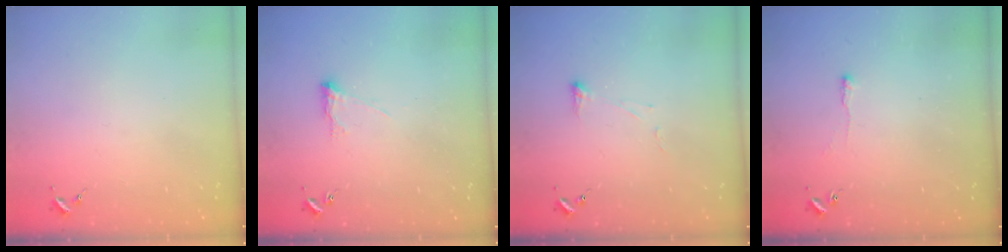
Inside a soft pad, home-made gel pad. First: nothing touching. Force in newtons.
{"total": 5.7, "press": 5.6, "slide": 0.9}
{"total": 3.2, "press": 3.2, "slide": 0.6}
{"total": 2.5, "press": 2.5, "slide": 0.5}